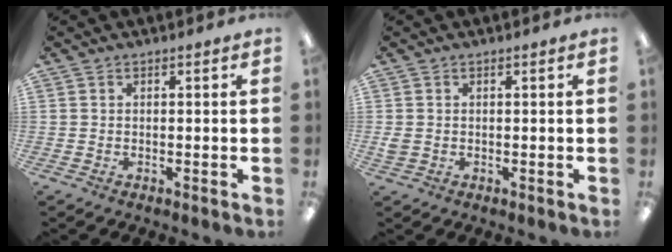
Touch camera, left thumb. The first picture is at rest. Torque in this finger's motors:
{"motor_torque": [-0.09, 0.13, 0.24, -0.17, 0.02]}